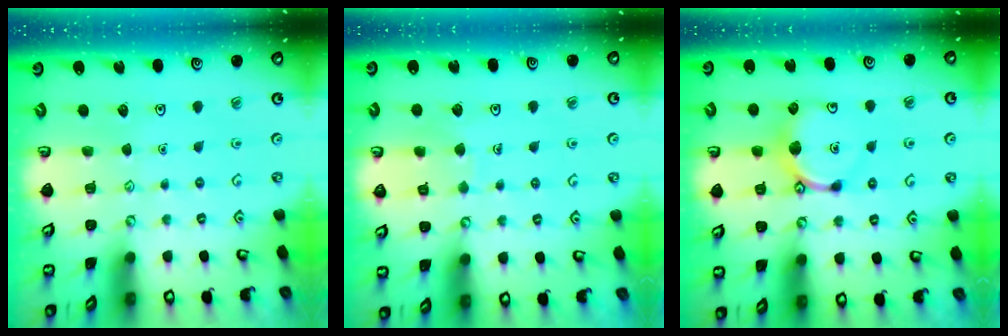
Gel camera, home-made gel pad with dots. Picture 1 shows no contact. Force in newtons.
{"total": 5.2, "press": 5.2, "slide": 0.4}
{"total": 9.1, "press": 9.1, "slide": 0.4}